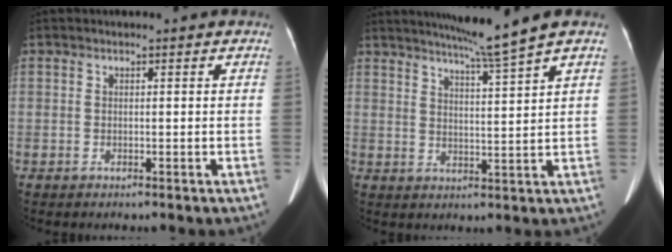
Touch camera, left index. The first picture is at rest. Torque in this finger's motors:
{"motor_torque": [0.37, -1.06, -0.07, 0.08]}